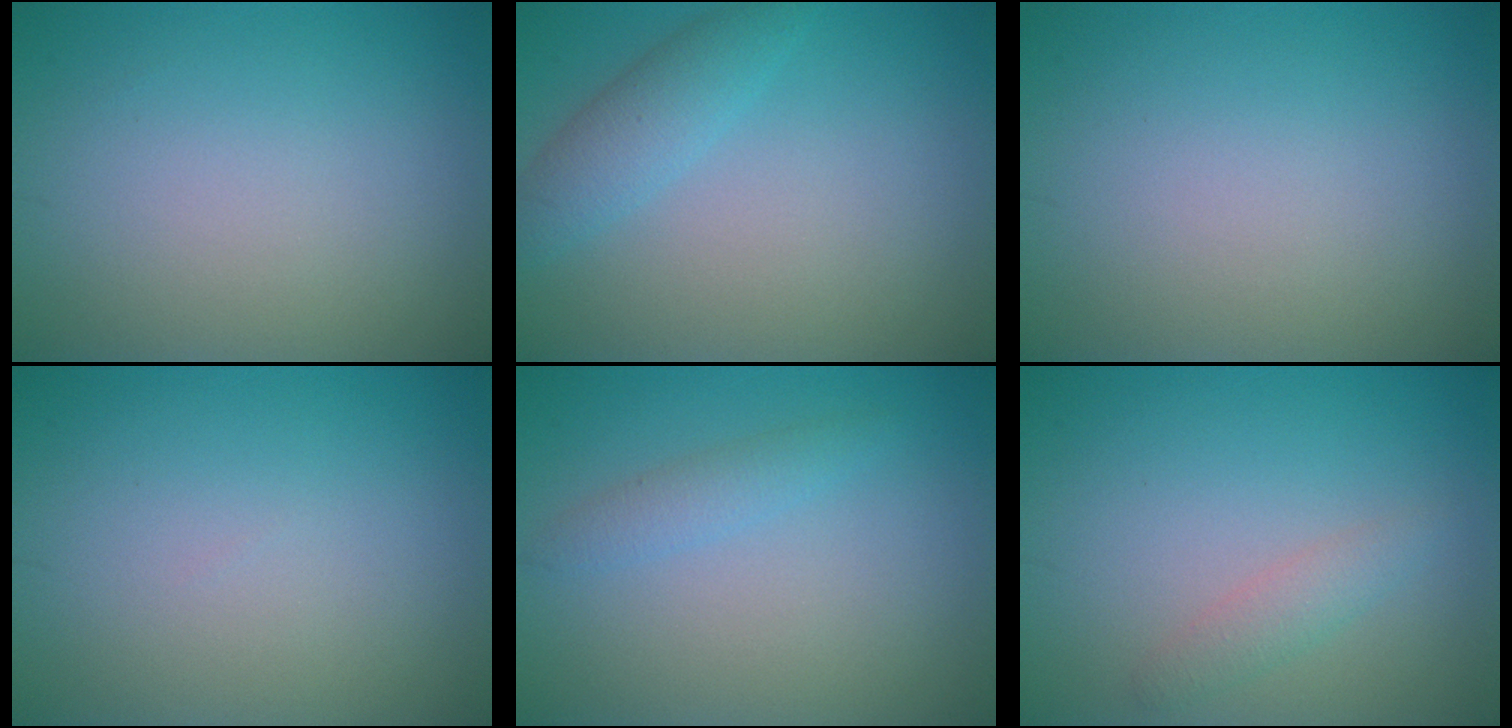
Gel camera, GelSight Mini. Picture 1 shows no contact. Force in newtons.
{"total": 2.7, "press": 2.7, "slide": 0.1}
{"total": 0.0}
{"total": 0.0}
{"total": 1.5, "press": 1.5, "slide": 0.1}
{"total": 1.6, "press": 1.6, "slide": 0.1}